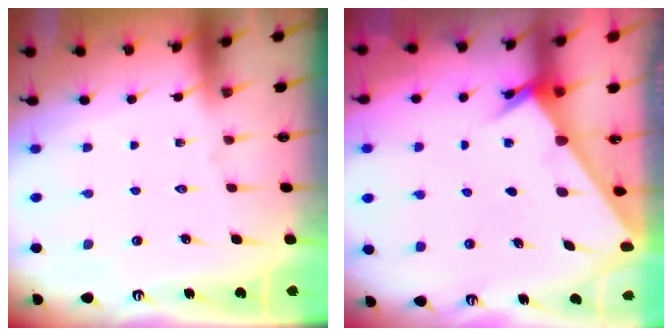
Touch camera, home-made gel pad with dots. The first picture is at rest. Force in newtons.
{"total": 2.5, "press": 2.5, "slide": 0.2}